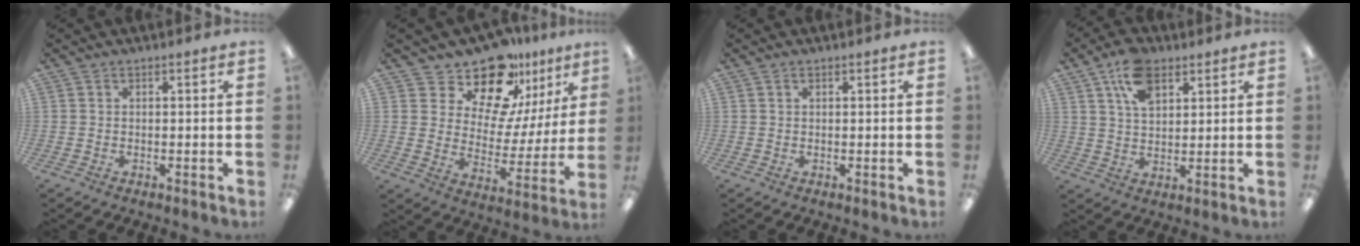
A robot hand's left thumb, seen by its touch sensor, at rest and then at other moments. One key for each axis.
{"total": 16.9, "fx": 14.1, "fy": 7.1, "fz": 5.9, "tx": -0.106, "ty": -0.116, "tz": 0.248}
{"total": 1.0, "fx": 0.5, "fy": 0.4, "fz": 0.7, "tx": -0.007, "ty": 0.000, "tz": 0.007}
{"total": 10.5, "fx": 5.9, "fy": 5.9, "fz": 6.4, "tx": -0.116, "ty": -0.006, "tz": 0.109}